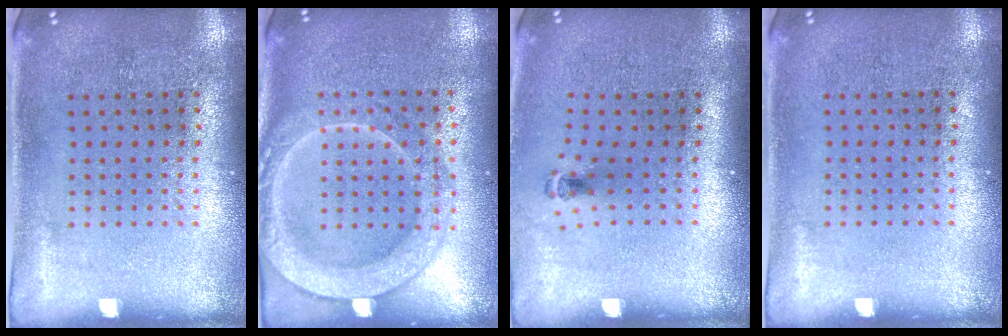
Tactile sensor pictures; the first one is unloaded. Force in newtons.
{"total": 2.0, "press": 1.9, "slide": 0.3}
{"total": 0.5, "press": 0.3, "slide": 0.4}
{"total": 0.0}